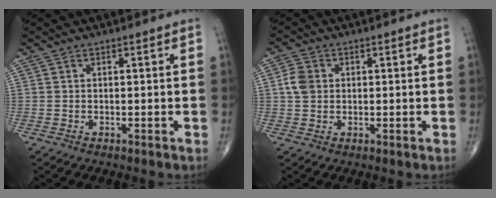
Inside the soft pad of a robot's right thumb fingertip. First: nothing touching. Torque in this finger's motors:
{"motor_torque": [-0.33, 0.38, 0.11, -0.02, 0.00]}